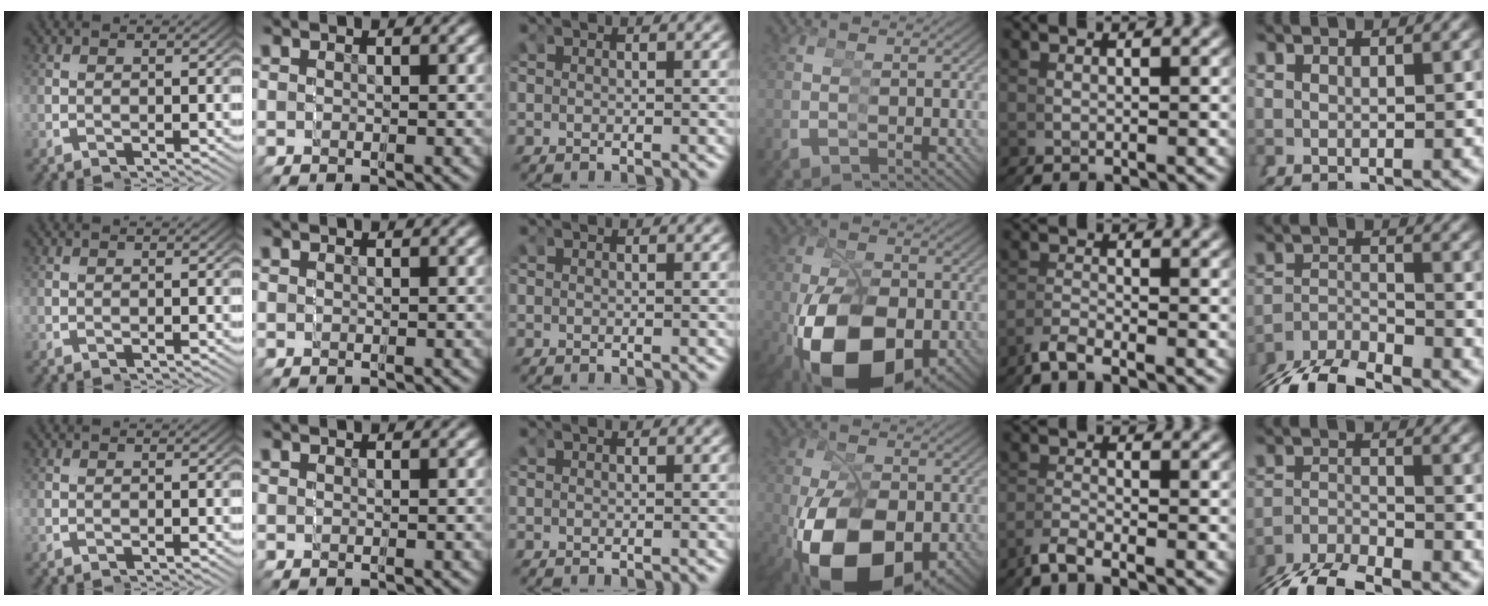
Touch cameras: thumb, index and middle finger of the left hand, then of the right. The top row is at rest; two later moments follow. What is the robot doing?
{"motion": "grasp_and_lifting", "object": "markers"}